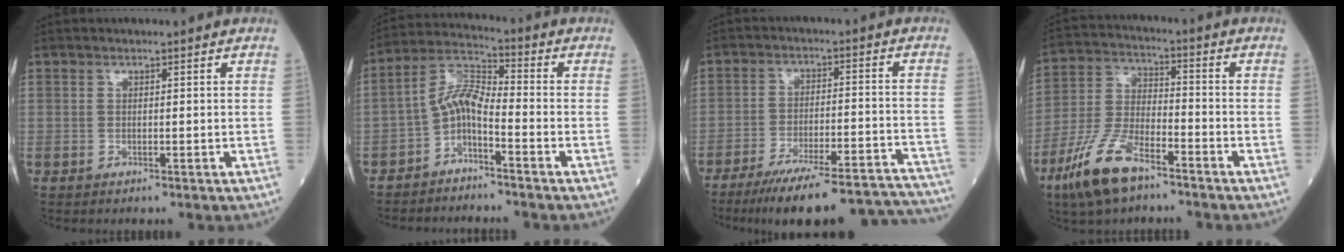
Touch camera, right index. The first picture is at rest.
{"total": 5.9, "force": [-3.0, 2.0, 4.6], "torque": [-0.093, 0.017, -0.063]}
{"total": 22.8, "force": [-20.8, 2.0, 9.1], "torque": [-0.080, 0.001, -0.285]}
{"total": 11.5, "force": [-7.6, 3.6, 7.9], "torque": [-0.175, -0.014, -0.151]}